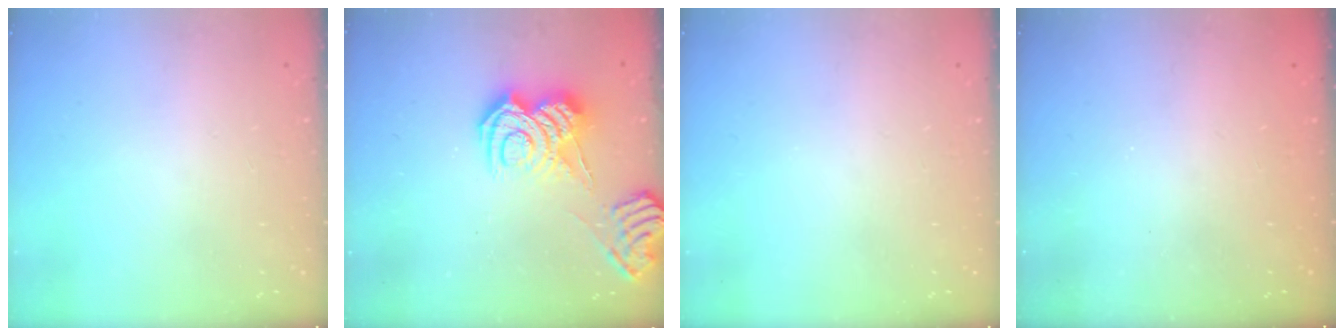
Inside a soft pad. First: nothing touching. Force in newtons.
{"total": 12.0, "press": 12.0, "slide": 1.4}
{"total": 0.0}
{"total": 2.4, "press": 2.3, "slide": 0.8}